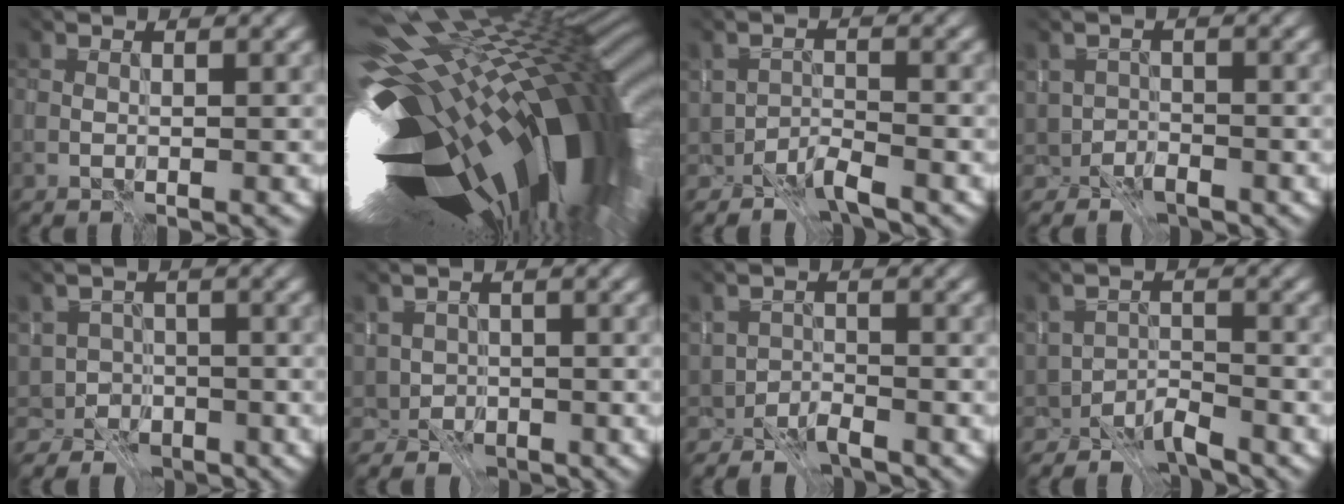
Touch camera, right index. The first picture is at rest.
{"total": 18.8, "force": [-3.1, 8.7, 16.4], "torque": [-0.277, -0.019, -0.037]}
{"total": 2.9, "force": [-2.3, 1.4, 0.8], "torque": [-0.011, -0.005, -0.043]}
{"total": 3.0, "force": [-2.0, 2.2, 0.4], "torque": [0.006, 0.001, -0.035]}
{"total": 5.1, "force": [-2.5, 4.4, 0.3], "torque": [0.022, -0.005, -0.046]}
{"total": 3.2, "force": [-0.9, 3.1, 0.2], "torque": [0.004, 0.005, -0.016]}
{"total": 2.7, "force": [-2.0, 1.7, 0.5], "torque": [0.000, -0.007, -0.039]}
{"total": 3.3, "force": [-2.7, 1.7, 0.9], "torque": [-0.009, -0.008, -0.049]}